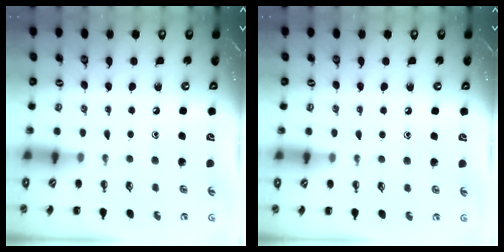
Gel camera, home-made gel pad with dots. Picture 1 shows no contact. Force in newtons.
{"total": 6.6, "press": 6.3, "slide": 2.0}